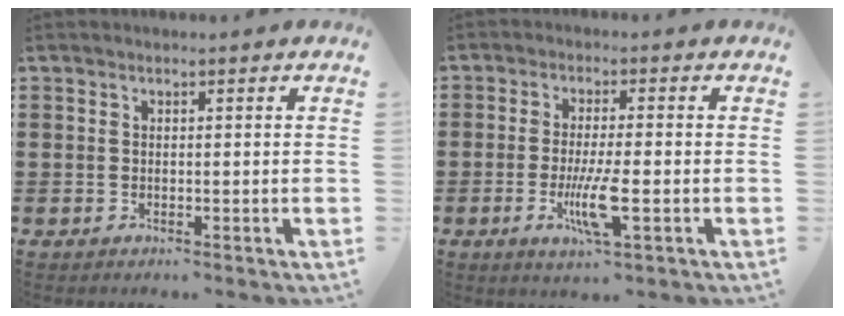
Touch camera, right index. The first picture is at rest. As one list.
[{"total": 6.8, "force": [-2.1, 1.1, 6.3], "torque": [-0.124, -0.013, -0.038]}]